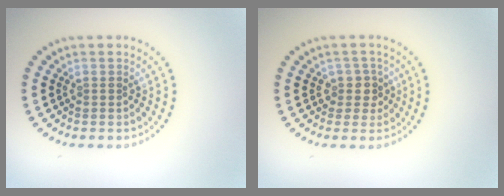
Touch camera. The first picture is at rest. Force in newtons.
{"total": 2.0, "press": 1.6, "slide": 1.2}